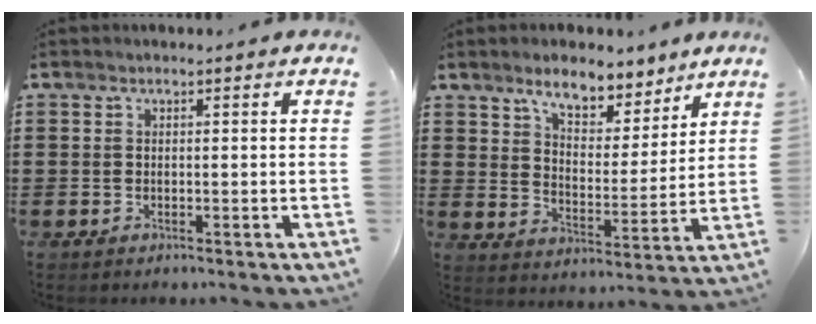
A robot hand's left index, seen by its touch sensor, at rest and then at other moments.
{"total": 8.0, "force": [6.7, 2.7, 3.5], "torque": [-0.068, -0.022, 0.119]}